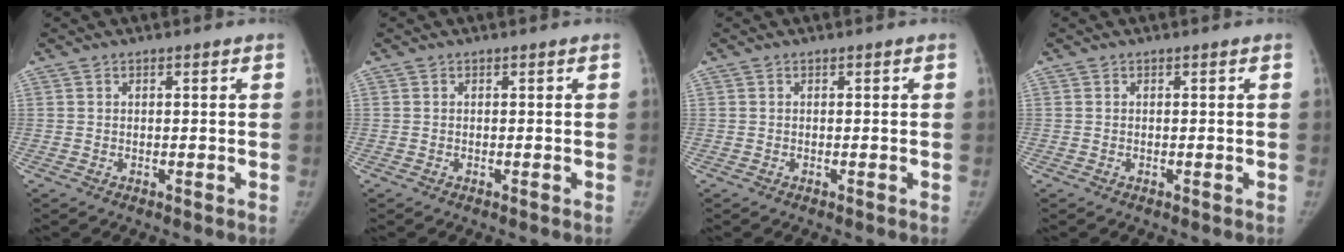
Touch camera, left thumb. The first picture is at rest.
{"total": 0.0}
{"total": 0.0}
{"total": 0.0}